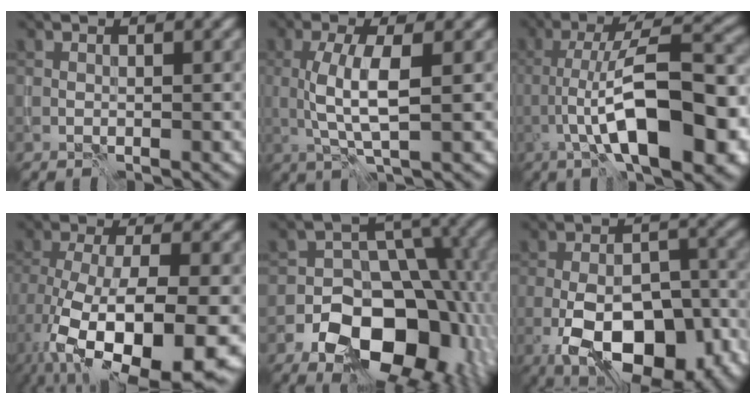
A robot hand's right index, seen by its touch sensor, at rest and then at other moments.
{"total": 4.1, "force": [0.1, 1.0, 3.9], "torque": [-0.086, 0.001, 0.003]}
{"total": 10.9, "force": [-3.9, 2.5, 9.9], "torque": [-0.152, 0.020, -0.065]}
{"total": 14.0, "force": [-6.5, 5.5, 11.2], "torque": [-0.200, -0.036, -0.097]}
{"total": 12.9, "force": [-5.2, 8.3, 8.4], "torque": [-0.103, -0.012, -0.089]}
{"total": 11.9, "force": [-5.5, 5.9, 8.7], "torque": [-0.131, -0.011, -0.088]}